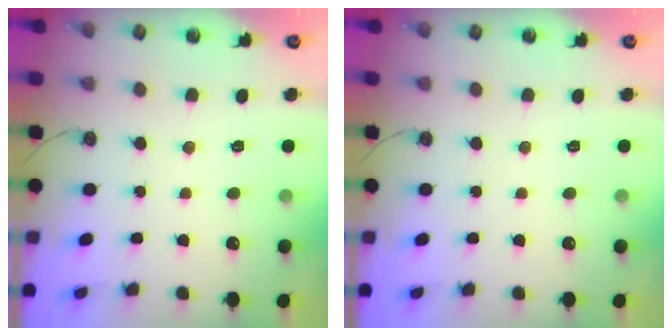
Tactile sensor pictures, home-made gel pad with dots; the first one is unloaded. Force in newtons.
{"total": 0.0}